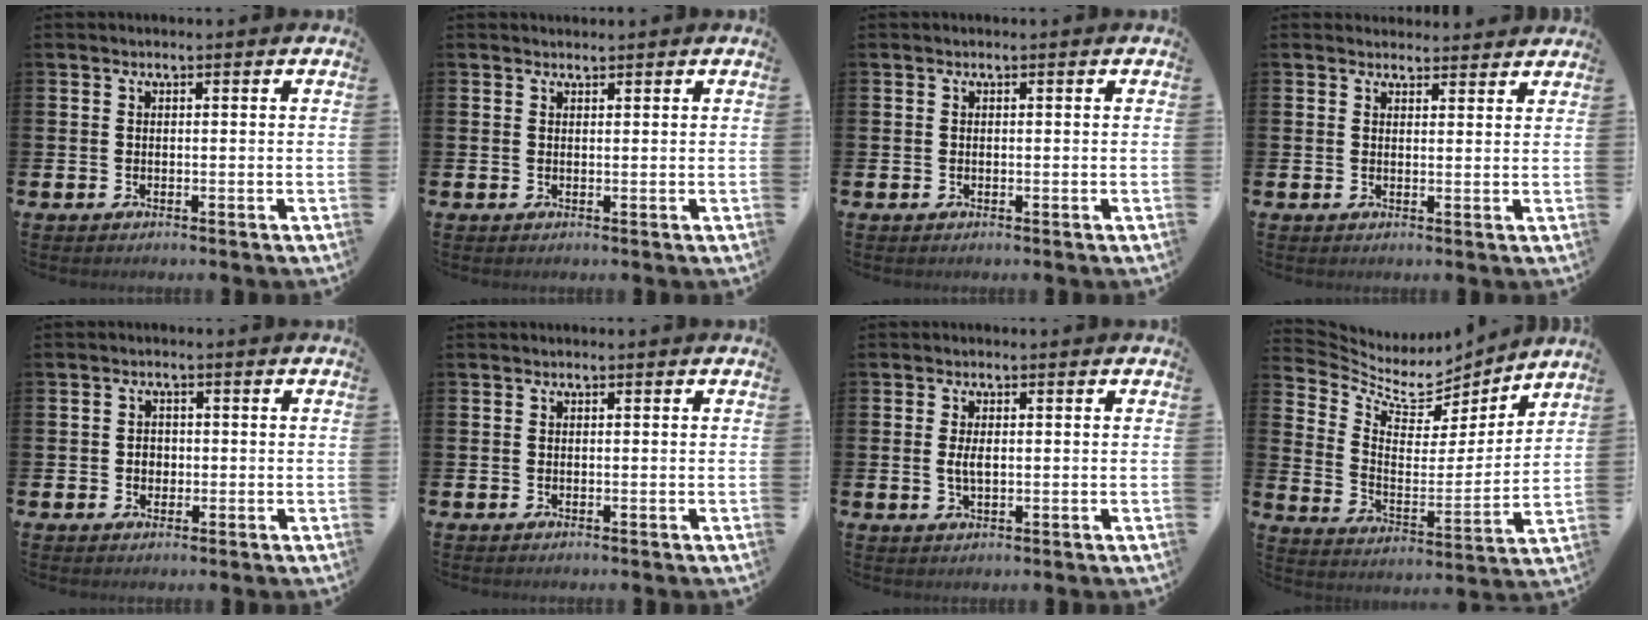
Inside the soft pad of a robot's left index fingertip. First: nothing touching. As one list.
[{"total": 0.8, "force": [0.8, 0.1, 0.0], "torque": [0.012, -0.004, 0.013]}, {"total": 0.0}, {"total": 2.4, "force": [2.4, 0.6, -0.2], "torque": [0.009, -0.014, 0.042]}, {"total": 1.8, "force": [-0.1, 1.6, 0.8], "torque": [0.004, -0.001, -0.008]}, {"total": 0.0}, {"total": 2.4, "force": [0.1, 1.0, 2.1], "torque": [-0.037, 0.001, 0.000]}, {"total": 7.5, "force": [6.5, 3.2, 2.0], "torque": [-0.073, -0.055, 0.108]}]